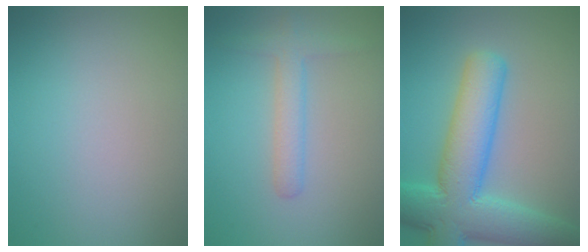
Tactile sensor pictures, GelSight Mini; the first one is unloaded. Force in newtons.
{"total": 2.5, "press": 2.5, "slide": 0.1}
{"total": 9.9, "press": 9.9, "slide": 0.4}